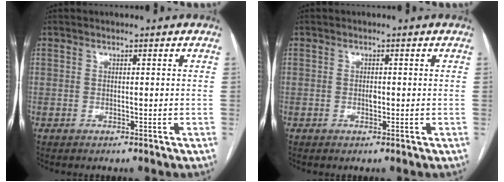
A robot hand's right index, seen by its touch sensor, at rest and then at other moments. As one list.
[{"total": 1.4, "force": [-0.3, 0.5, 1.3], "torque": [-0.023, 0.001, -0.005]}]